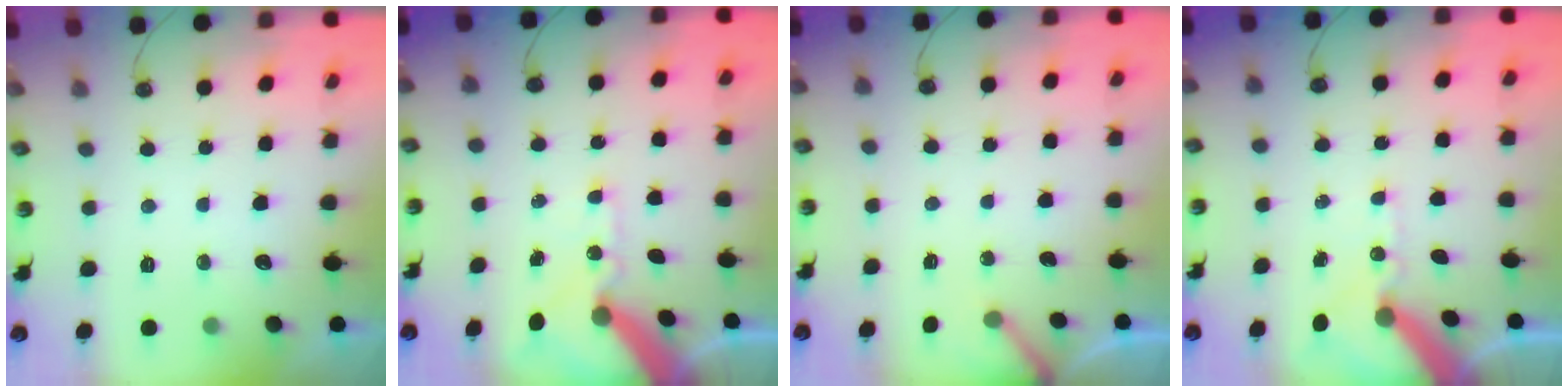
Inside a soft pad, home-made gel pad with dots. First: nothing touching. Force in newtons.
{"total": 13.2, "press": 13.1, "slide": 2.0}
{"total": 3.2, "press": 3.2, "slide": 0.2}
{"total": 11.0, "press": 10.8, "slide": 1.6}